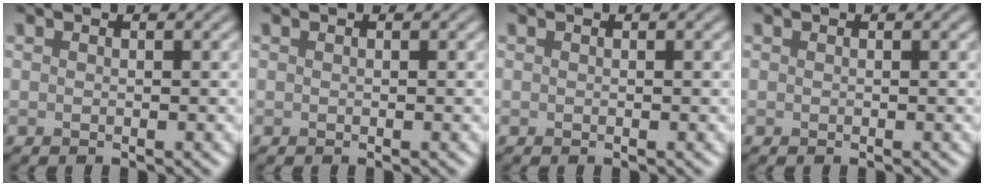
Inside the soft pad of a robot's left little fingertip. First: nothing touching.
{"total": 0.0}
{"total": 0.0}
{"total": 0.0}